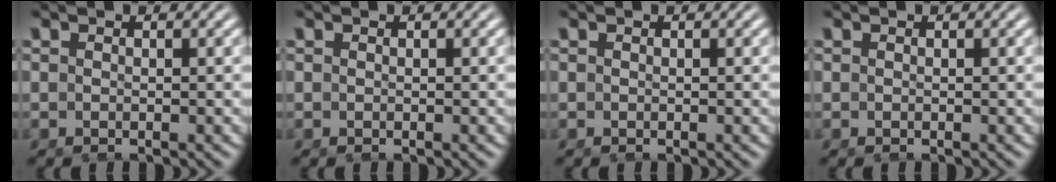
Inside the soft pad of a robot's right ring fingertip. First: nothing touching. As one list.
[{"total": 0.0}, {"total": 0.0}, {"total": 0.0}]